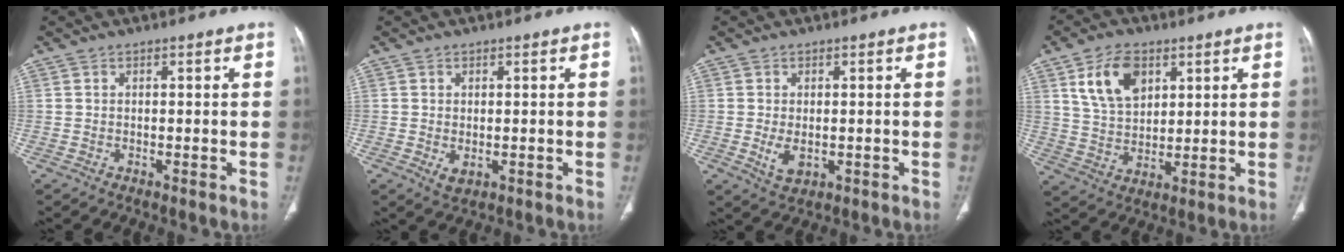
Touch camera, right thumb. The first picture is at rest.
{"total": 2.0, "force": [-0.3, 1.2, 1.5], "torque": [-0.024, -0.002, 0.004]}
{"total": 3.5, "force": [-0.5, 2.2, 2.8], "torque": [-0.048, -0.007, 0.002]}
{"total": 10.6, "force": [4.8, 6.6, 6.7], "torque": [-0.102, -0.017, 0.095]}